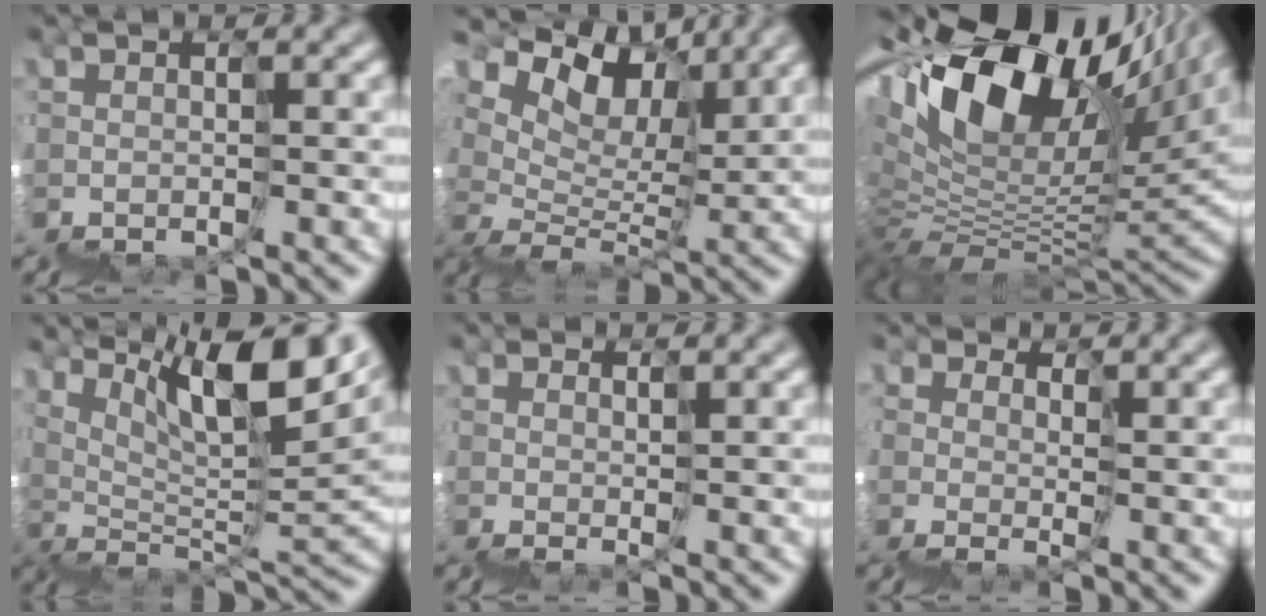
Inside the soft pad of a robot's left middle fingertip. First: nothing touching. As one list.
[{"total": 7.7, "force": [7.1, 2.5, 1.5], "torque": [-0.036, 0.027, 0.117]}, {"total": 13.1, "force": [7.5, 5.6, 9.1], "torque": [-0.155, 0.035, 0.131]}, {"total": 11.1, "force": [8.6, 1.9, 6.8], "torque": [-0.109, 0.030, 0.154]}, {"total": 1.1, "force": [0.2, 0.4, 1.0], "torque": [-0.007, -0.005, 0.009]}, {"total": 2.0, "force": [0.3, 1.6, 1.1], "torque": [-0.018, -0.006, 0.008]}]